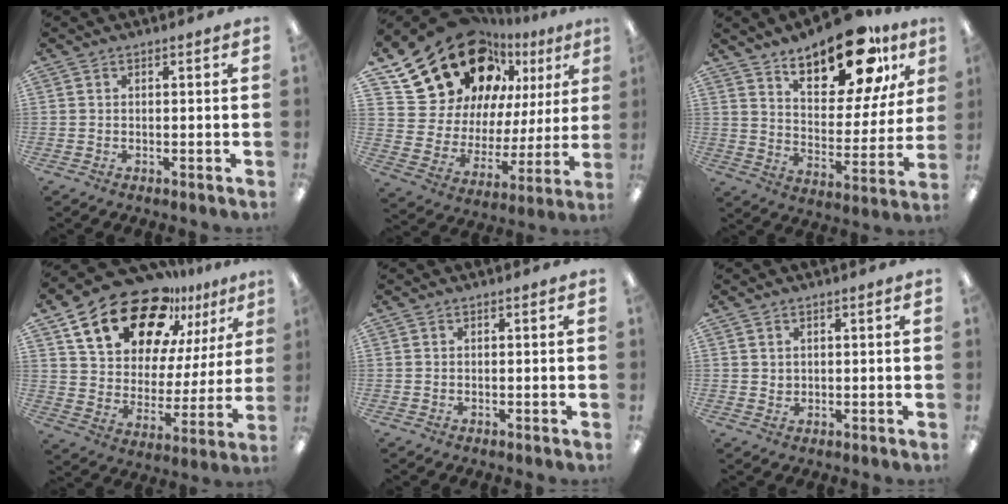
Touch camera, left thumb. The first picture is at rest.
{"total": 21.0, "force": [16.2, 11.5, 6.8], "torque": [-0.135, -0.117, 0.309]}
{"total": 20.0, "force": [14.1, 8.1, 11.7], "torque": [-0.170, -0.082, 0.234]}
{"total": 21.6, "force": [14.9, 11.3, 10.8], "torque": [-0.185, -0.088, 0.265]}
{"total": 0.0}
{"total": 1.3, "force": [0.7, 1.1, 0.2], "torque": [-0.005, 0.002, 0.013]}